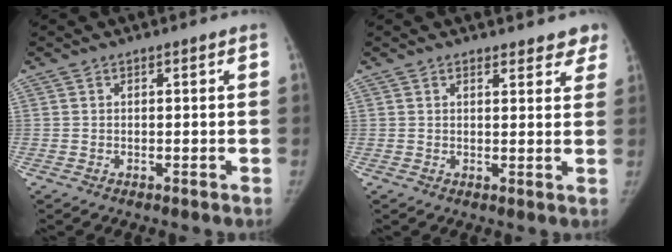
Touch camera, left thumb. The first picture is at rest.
{"total": 5.5, "force": [4.8, 2.3, 1.5], "torque": [0.023, -0.019, 0.045]}